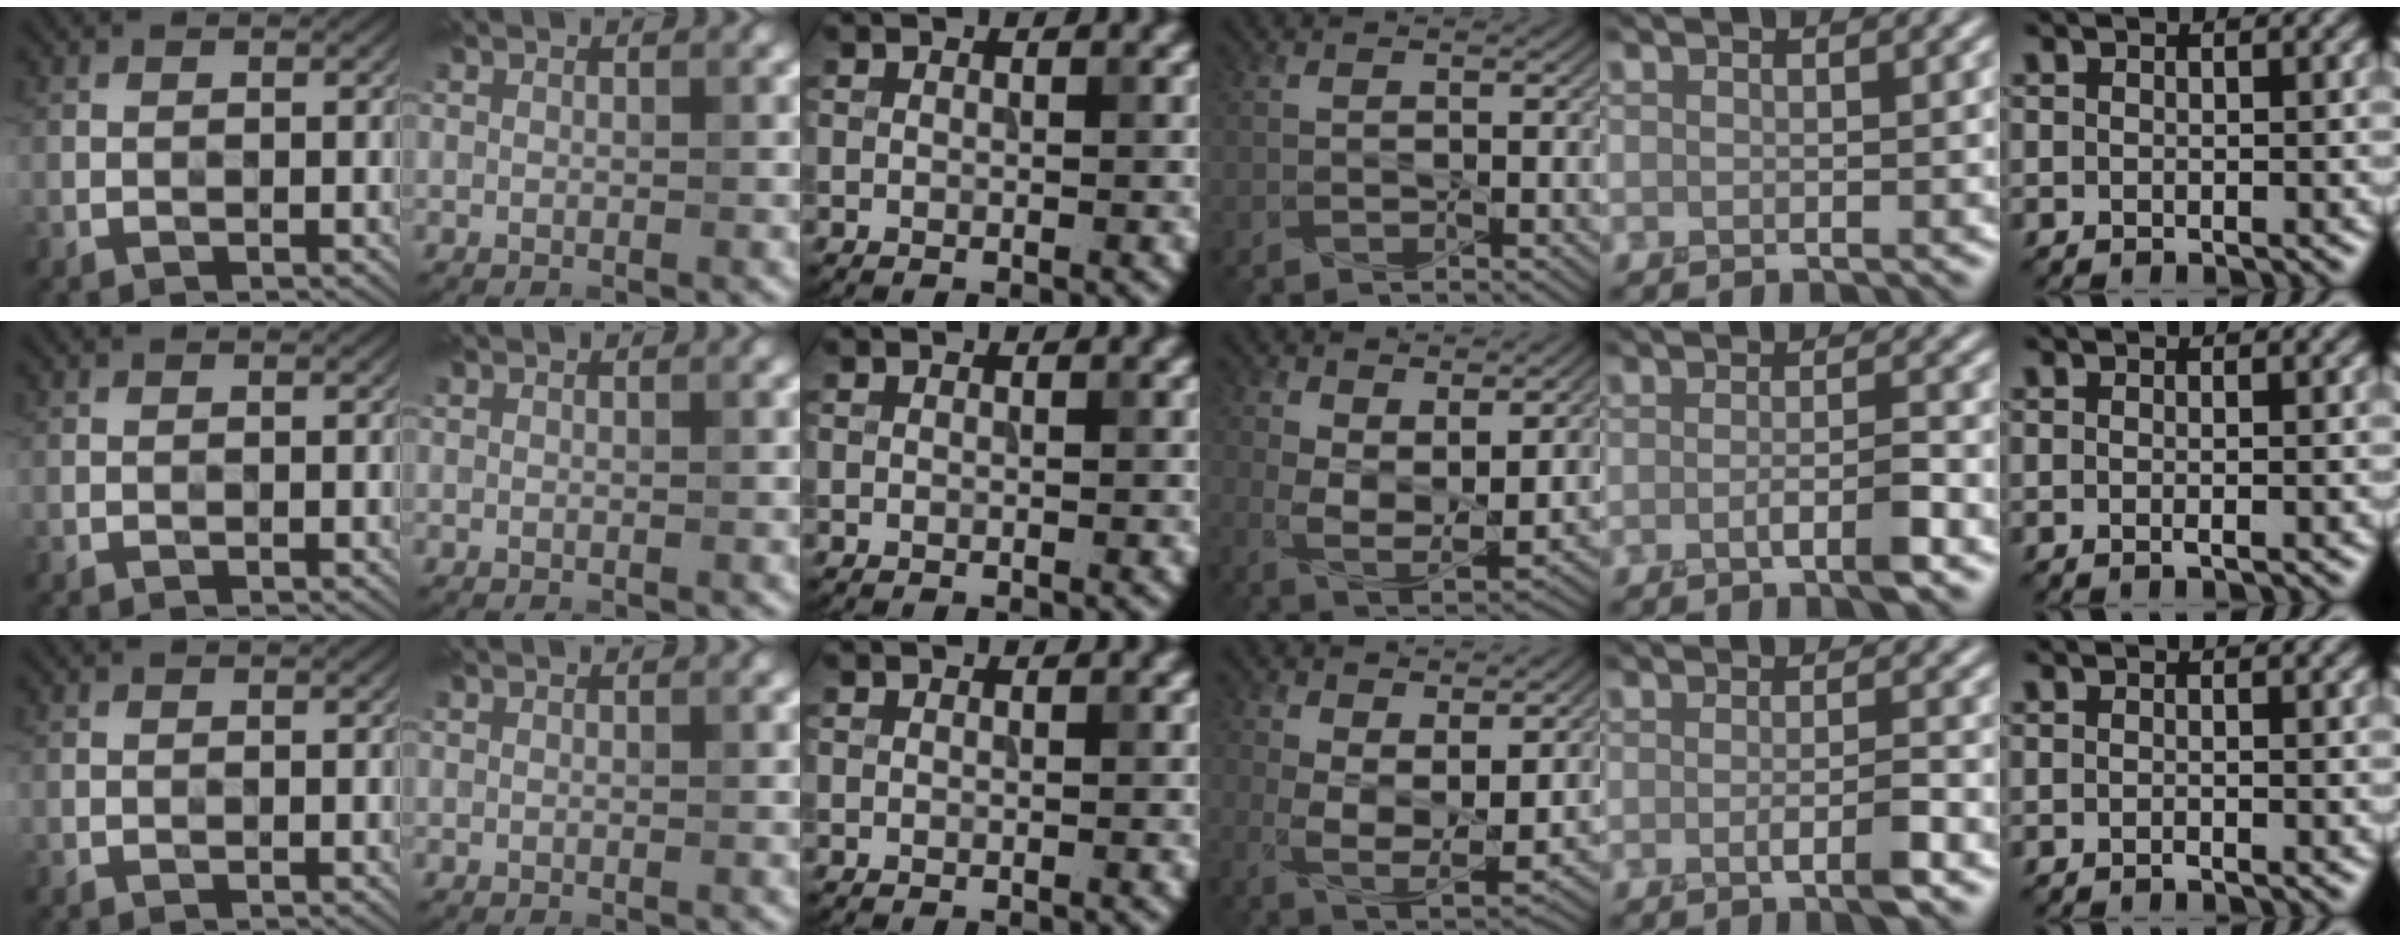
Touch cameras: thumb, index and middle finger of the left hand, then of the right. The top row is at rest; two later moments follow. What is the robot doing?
{"motion": "squeeze", "object": "air blower"}